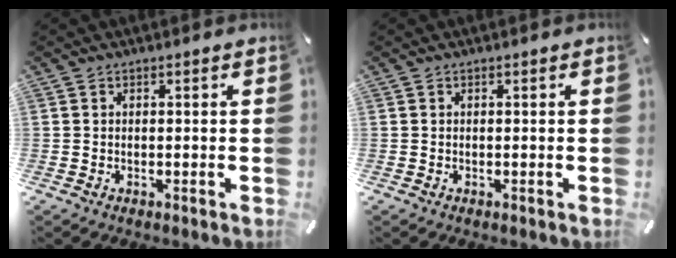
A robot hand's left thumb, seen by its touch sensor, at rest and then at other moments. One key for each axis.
{"total": 0.0}